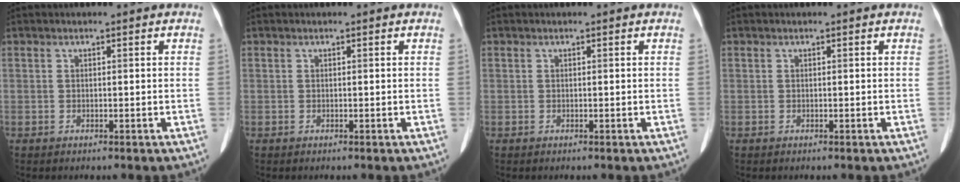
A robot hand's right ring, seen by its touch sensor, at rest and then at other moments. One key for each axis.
{"total": 0.0}
{"total": 0.0}
{"total": 0.0}